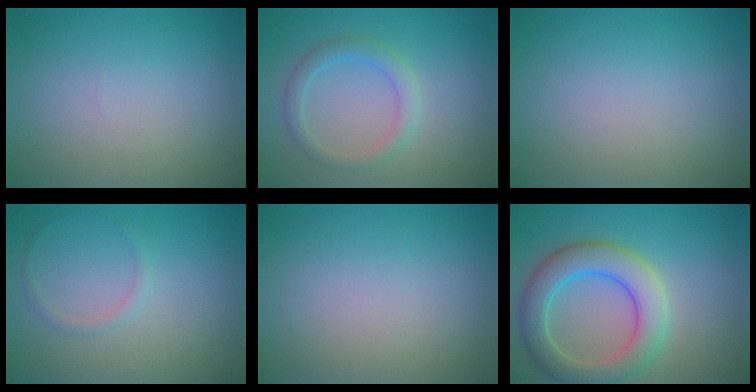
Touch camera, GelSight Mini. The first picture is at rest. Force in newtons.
{"total": 2.3, "press": 2.2, "slide": 0.1}
{"total": 0.0}
{"total": 0.8, "press": 0.8, "slide": 0.1}
{"total": 0.0}
{"total": 6.1, "press": 6.1, "slide": 0.4}